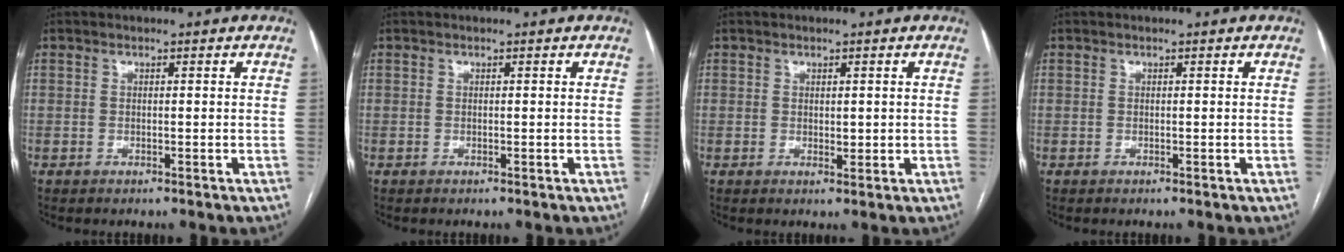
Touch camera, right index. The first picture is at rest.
{"total": 0.0}
{"total": 1.5, "force": [0.5, 1.1, 0.9], "torque": [-0.005, -0.002, 0.011]}
{"total": 0.0}